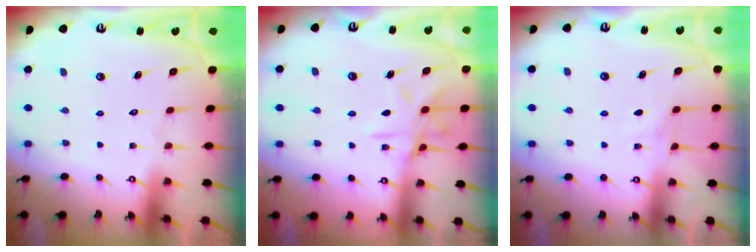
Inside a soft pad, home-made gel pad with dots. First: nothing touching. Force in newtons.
{"total": 11.0, "press": 10.9, "slide": 0.9}
{"total": 4.4, "press": 4.4, "slide": 0.5}